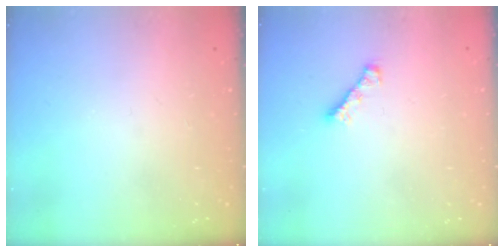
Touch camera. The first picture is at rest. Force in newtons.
{"total": 1.9, "press": 1.8, "slide": 0.6}